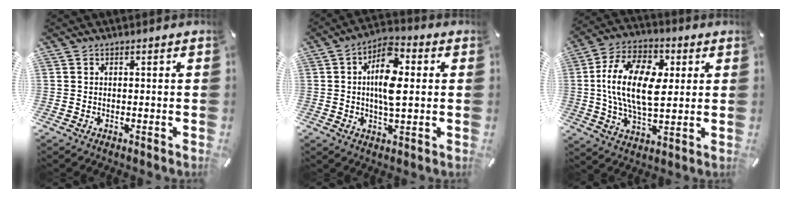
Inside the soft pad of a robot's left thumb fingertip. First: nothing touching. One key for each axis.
{"total": 10.6, "fx": 1.4, "fy": 4.8, "fz": 9.3, "tx": -0.162, "ty": 0.000, "tz": 0.020}
{"total": 17.8, "fx": 2.2, "fy": 10.5, "fz": 14.2, "tx": -0.281, "ty": 0.012, "tz": 0.038}